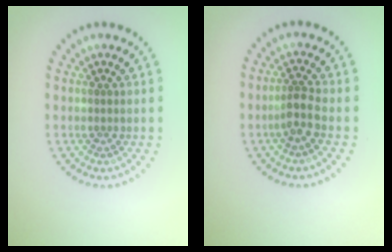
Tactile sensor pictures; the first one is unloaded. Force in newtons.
{"total": 2.0, "press": 1.6, "slide": 1.3}